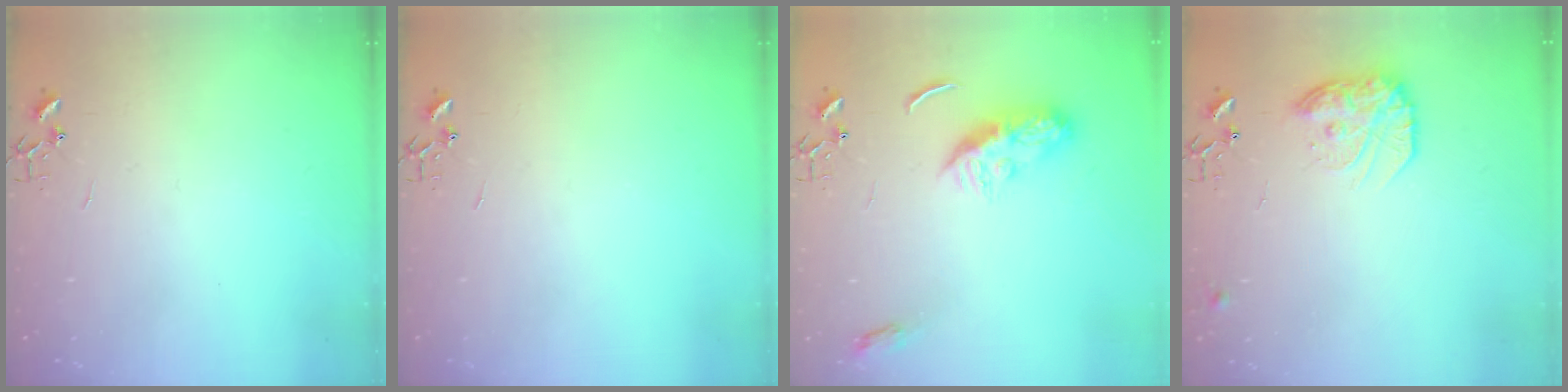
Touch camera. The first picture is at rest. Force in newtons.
{"total": 0.0}
{"total": 9.5, "press": 9.5, "slide": 0.2}
{"total": 15.0, "press": 15.0, "slide": 1.2}